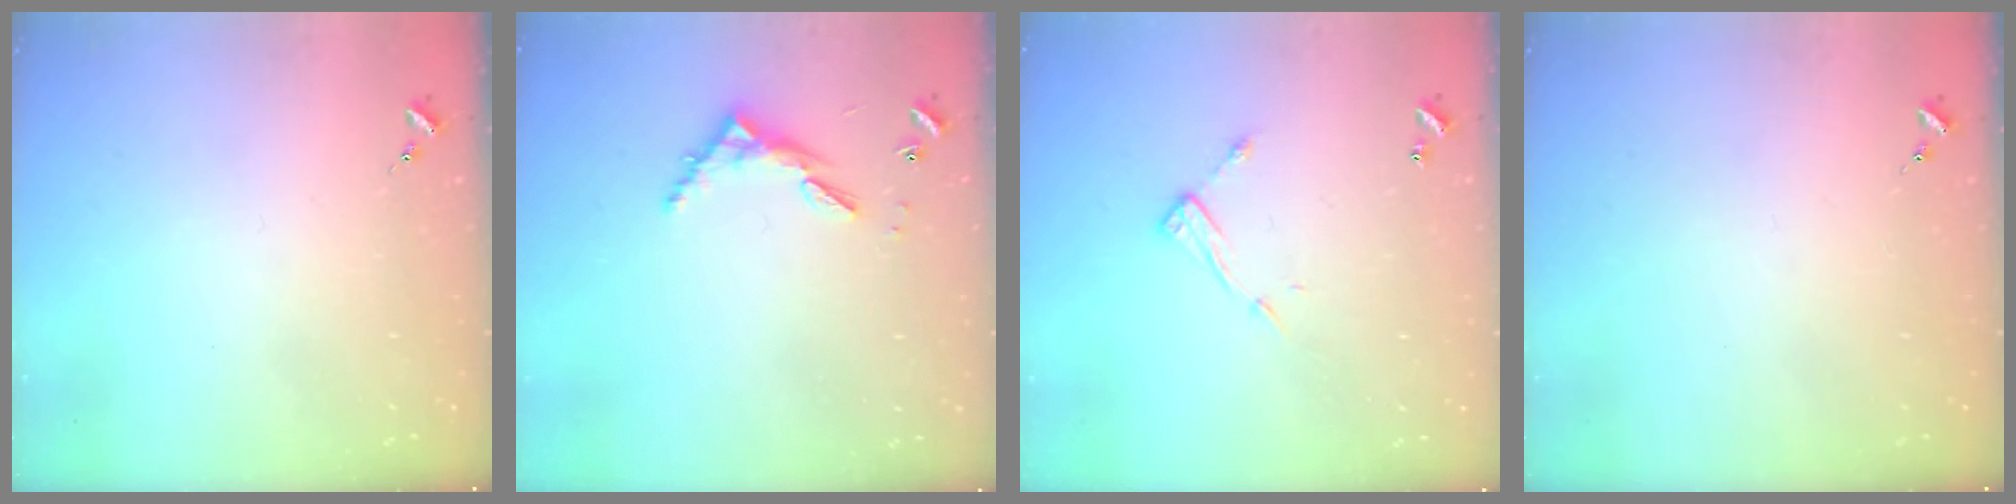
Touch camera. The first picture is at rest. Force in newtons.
{"total": 6.3, "press": 6.3, "slide": 0.5}
{"total": 8.6, "press": 8.6, "slide": 0.4}
{"total": 0.0}